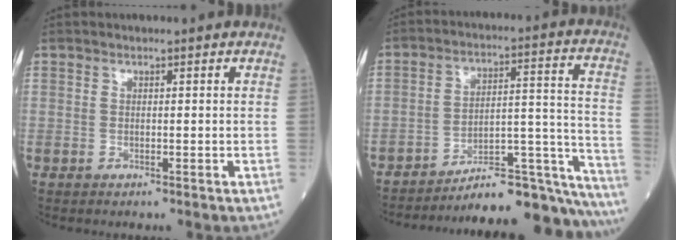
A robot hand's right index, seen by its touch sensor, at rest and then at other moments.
{"total": 21.7, "force": [-20.6, 1.5, 6.7], "torque": [-0.031, 0.045, -0.287]}